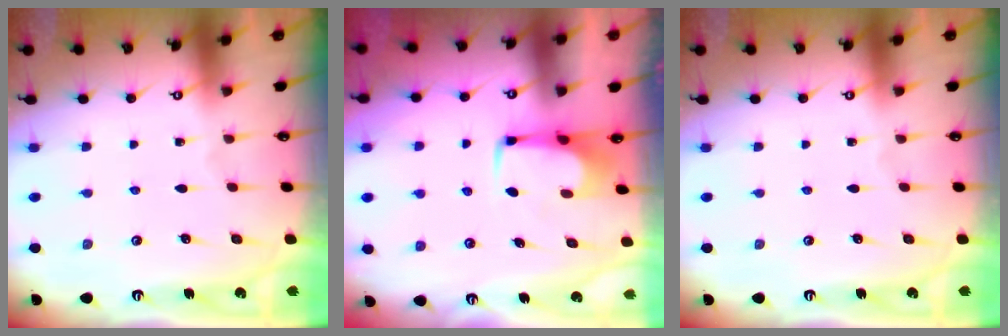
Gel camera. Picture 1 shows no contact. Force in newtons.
{"total": 1.9, "press": 1.8, "slide": 0.6}
{"total": 0.0}